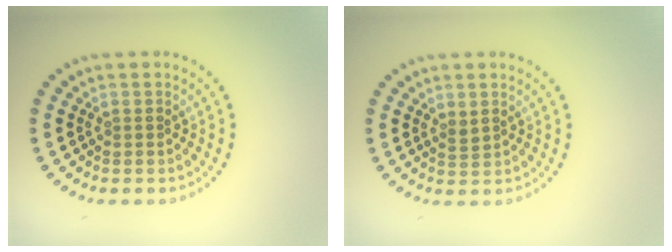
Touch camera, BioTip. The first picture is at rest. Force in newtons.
{"total": 0.9, "press": 0.7, "slide": 0.5}